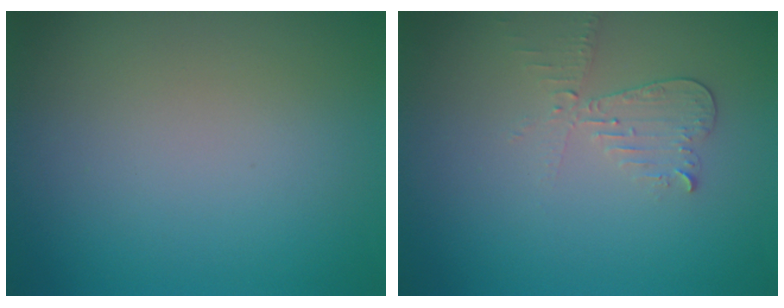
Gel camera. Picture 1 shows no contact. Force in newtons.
{"total": 2.1, "press": 2.1, "slide": 0.1}